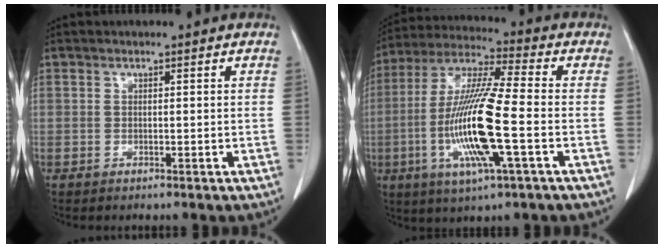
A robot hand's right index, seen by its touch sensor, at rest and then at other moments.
{"total": 16.0, "force": [-3.6, 1.0, 15.6], "torque": [-0.319, -0.012, -0.069]}